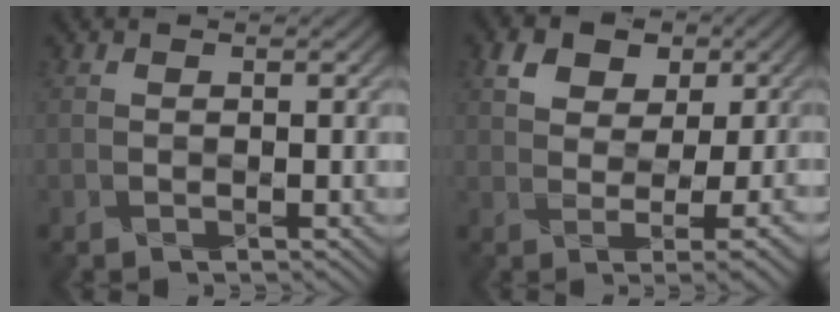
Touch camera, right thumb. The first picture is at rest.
{"total": 5.9, "force": [2.0, 3.3, 4.4], "torque": [-0.072, 0.010, 0.031]}